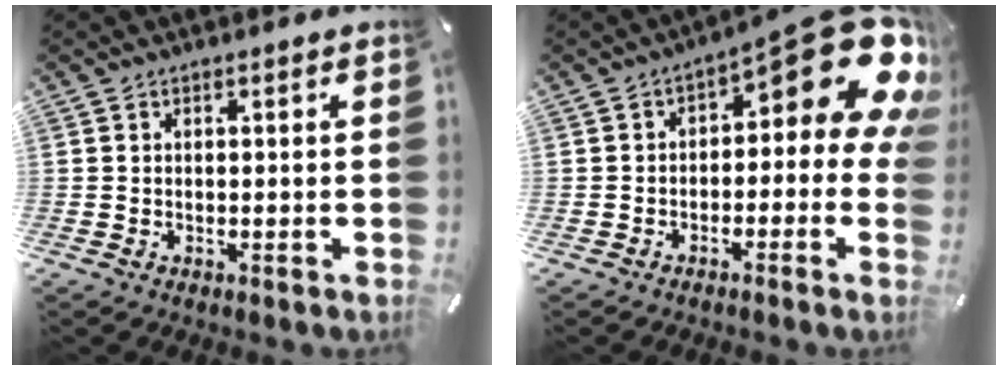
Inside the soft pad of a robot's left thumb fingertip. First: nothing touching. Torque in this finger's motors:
{"motor_torque": [0.70, 0.58, 0.34, 0.10, 0.18]}